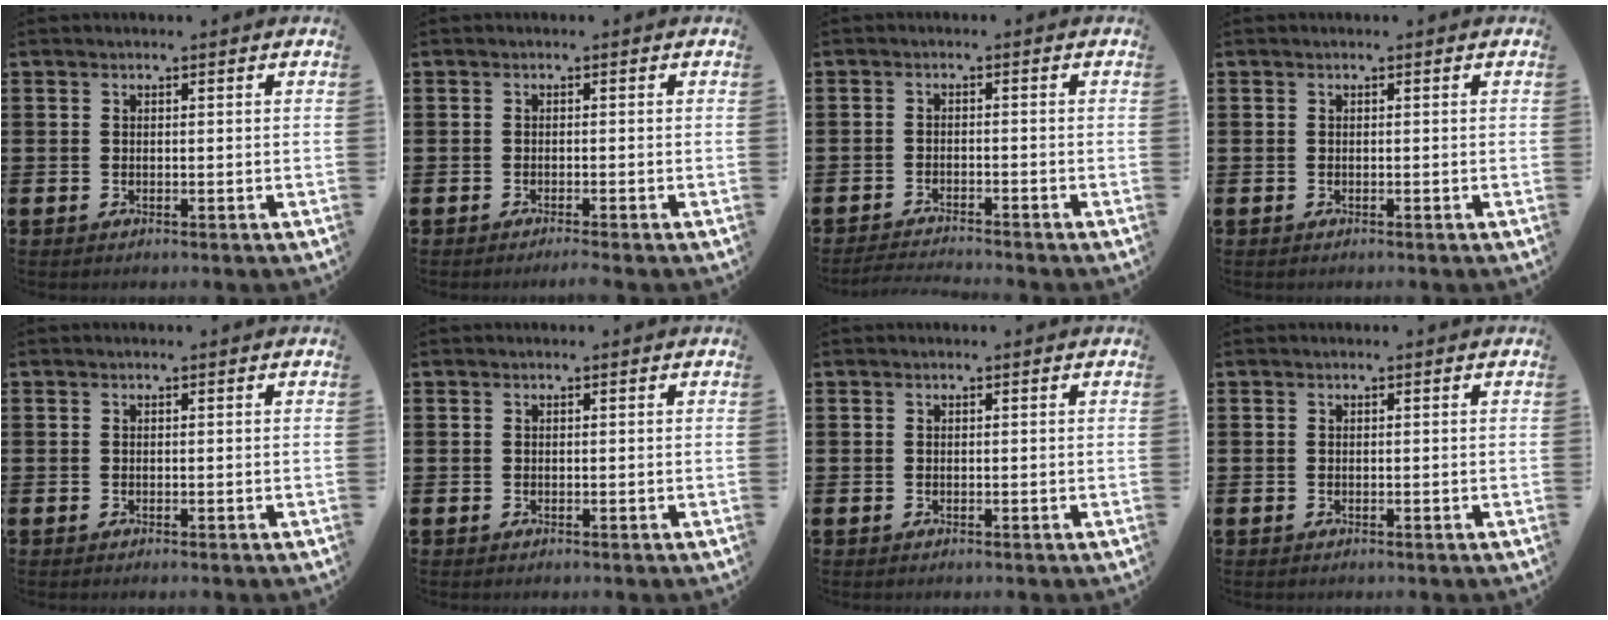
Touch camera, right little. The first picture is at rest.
{"total": 0.8, "force": [-0.7, -0.1, 0.5], "torque": [-0.006, -0.004, -0.013]}
{"total": 1.9, "force": [-1.9, -0.2, 0.3], "torque": [-0.004, 0.002, -0.039]}
{"total": 0.0}
{"total": 0.0}
{"total": 0.0}
{"total": 0.0}
{"total": 0.0}